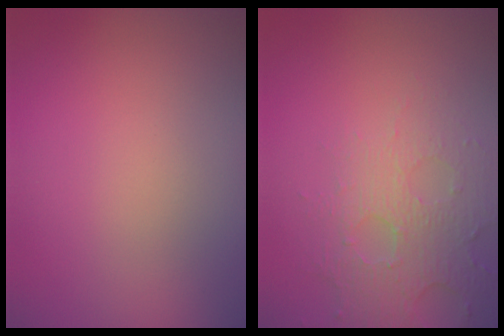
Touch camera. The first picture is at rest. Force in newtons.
{"total": 4.8, "press": 3.4, "slide": 3.4}